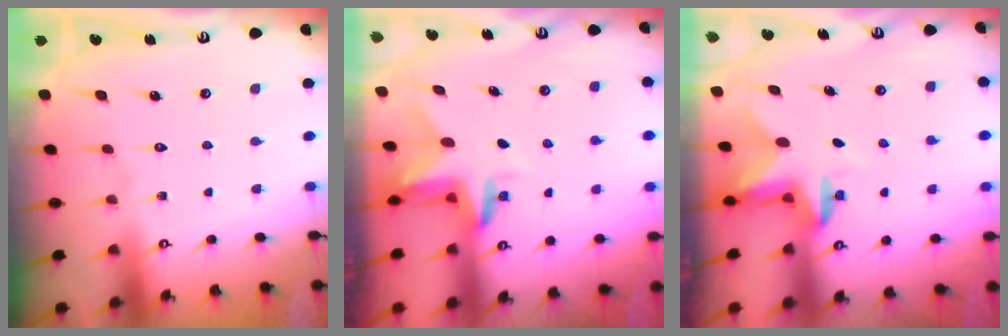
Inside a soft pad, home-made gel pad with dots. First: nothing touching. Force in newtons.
{"total": 3.1, "press": 3.1, "slide": 0.2}
{"total": 2.9, "press": 2.9, "slide": 0.5}